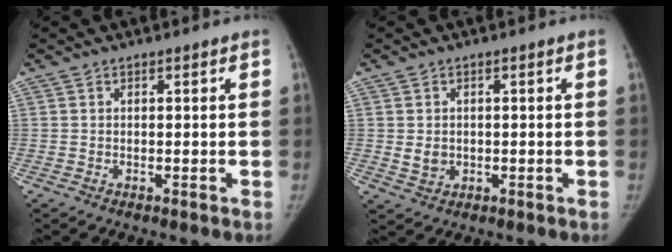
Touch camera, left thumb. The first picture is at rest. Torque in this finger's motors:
{"motor_torque": [-0.05, 0.05, 0.53, -0.14, 0.01]}